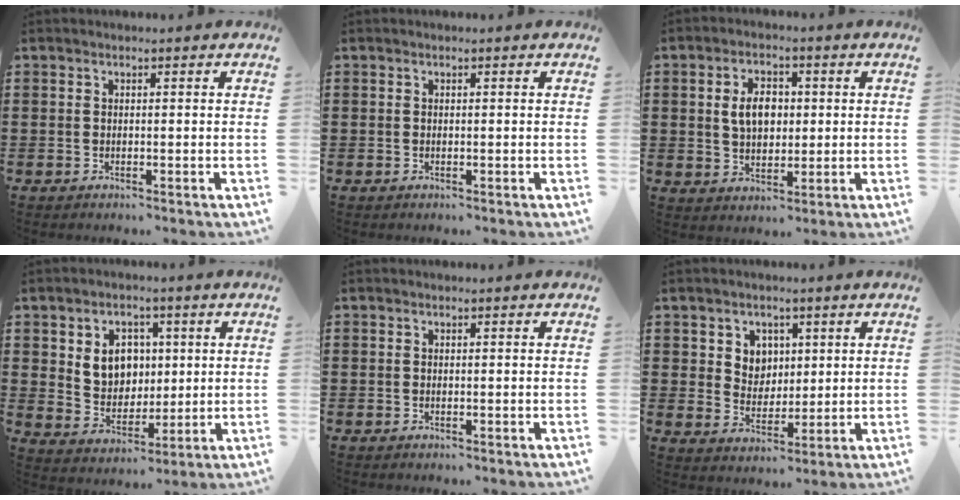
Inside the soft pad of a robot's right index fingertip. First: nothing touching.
{"total": 0.0}
{"total": 5.4, "force": [0.7, 3.4, 4.1], "torque": [-0.080, 0.004, 0.004]}
{"total": 6.8, "force": [1.8, 5.9, 3.0], "torque": [-0.068, 0.013, 0.028]}
{"total": 0.0}
{"total": 4.7, "force": [1.9, 4.2, 0.9], "torque": [-0.031, 0.008, 0.033]}